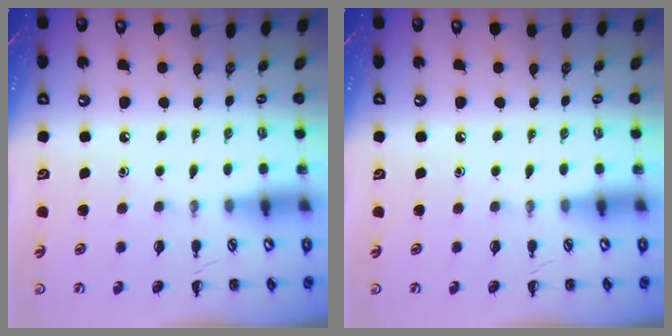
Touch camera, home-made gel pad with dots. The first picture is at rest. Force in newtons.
{"total": 0.0}